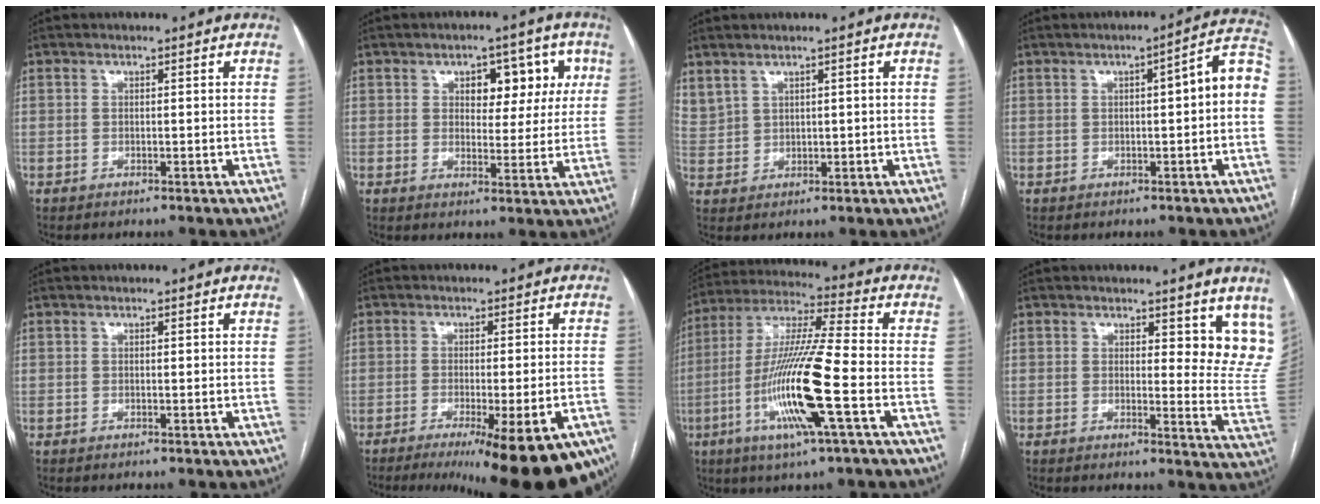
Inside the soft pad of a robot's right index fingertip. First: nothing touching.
{"total": 7.7, "force": [2.8, 4.6, 5.4], "torque": [-0.053, 0.022, 0.038]}
{"total": 0.9, "force": [0.7, 0.5, 0.3], "torque": [-0.006, 0.007, 0.017]}
{"total": 6.9, "force": [0.1, 0.7, 6.8], "torque": [-0.081, 0.025, -0.004]}
{"total": 0.0}
{"total": 18.4, "force": [-12.5, 2.3, 13.2], "torque": [-0.116, -0.028, -0.162]}
{"total": 16.6, "force": [-5.2, 0.0, 15.8], "torque": [-0.320, -0.014, -0.103]}
{"total": 9.2, "force": [6.9, 3.3, 5.1], "torque": [-0.038, -0.037, 0.061]}